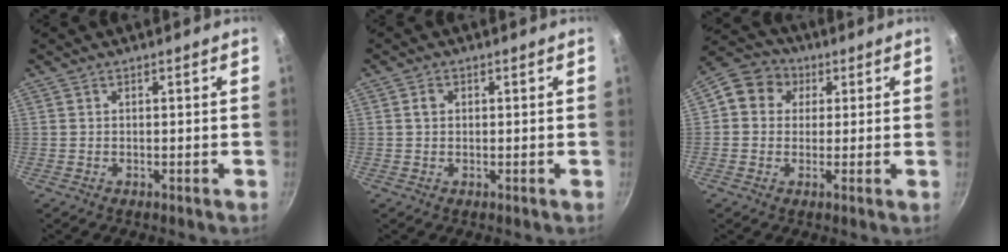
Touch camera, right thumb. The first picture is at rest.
{"total": 1.6, "force": [0.3, 1.3, 0.8], "torque": [-0.010, 0.004, 0.005]}
{"total": 8.1, "force": [1.9, 7.1, 3.2], "torque": [-0.029, 0.011, 0.011]}